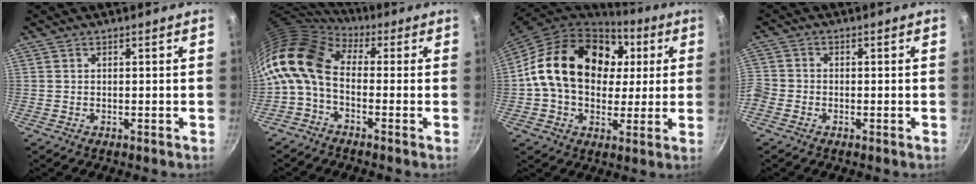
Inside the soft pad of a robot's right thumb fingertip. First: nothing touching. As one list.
[{"total": 13.0, "force": [0.0, 8.1, 10.1], "torque": [-0.197, 0.023, -0.021]}, {"total": 23.0, "force": [4.6, 16.8, 15.1], "torque": [-0.242, 0.015, 0.069]}, {"total": 3.8, "force": [-1.9, 2.9, 1.7], "torque": [-0.048, 0.007, -0.050]}]